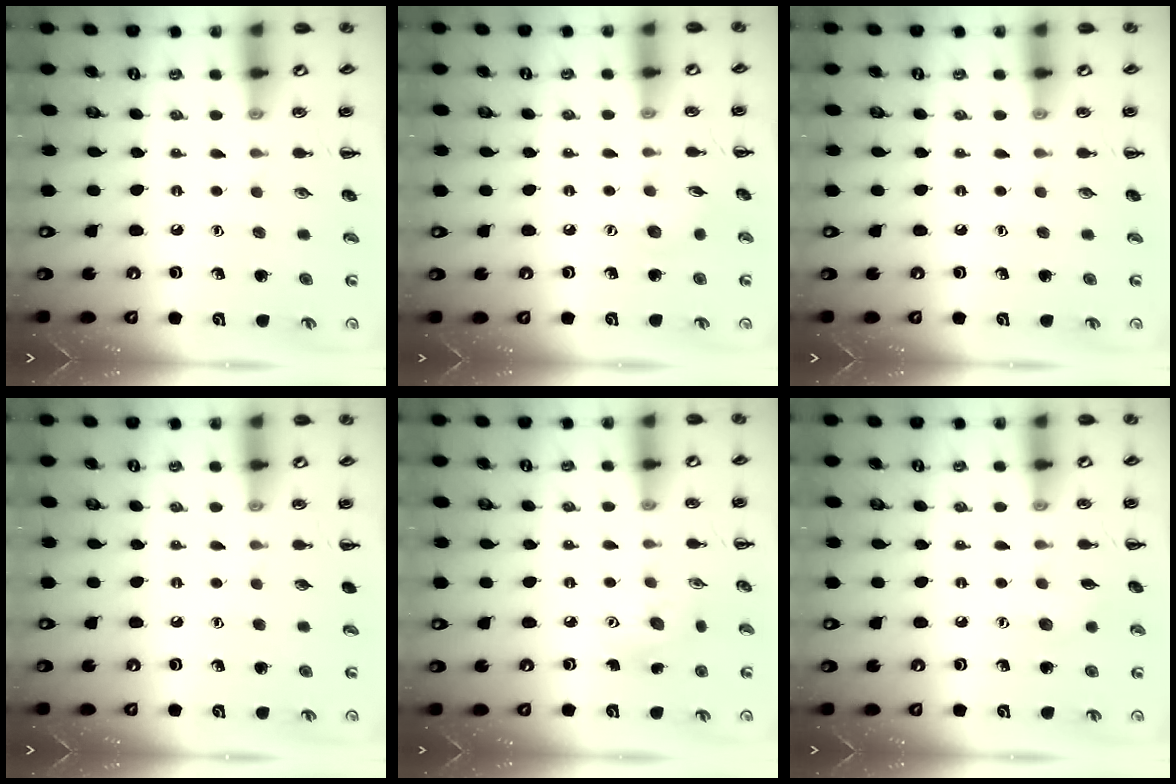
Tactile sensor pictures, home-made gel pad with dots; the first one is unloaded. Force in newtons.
{"total": 4.7, "press": 4.6, "slide": 1.0}
{"total": 0.0}
{"total": 0.0}
{"total": 6.2, "press": 6.1, "slide": 0.8}
{"total": 4.3, "press": 4.2, "slide": 1.0}